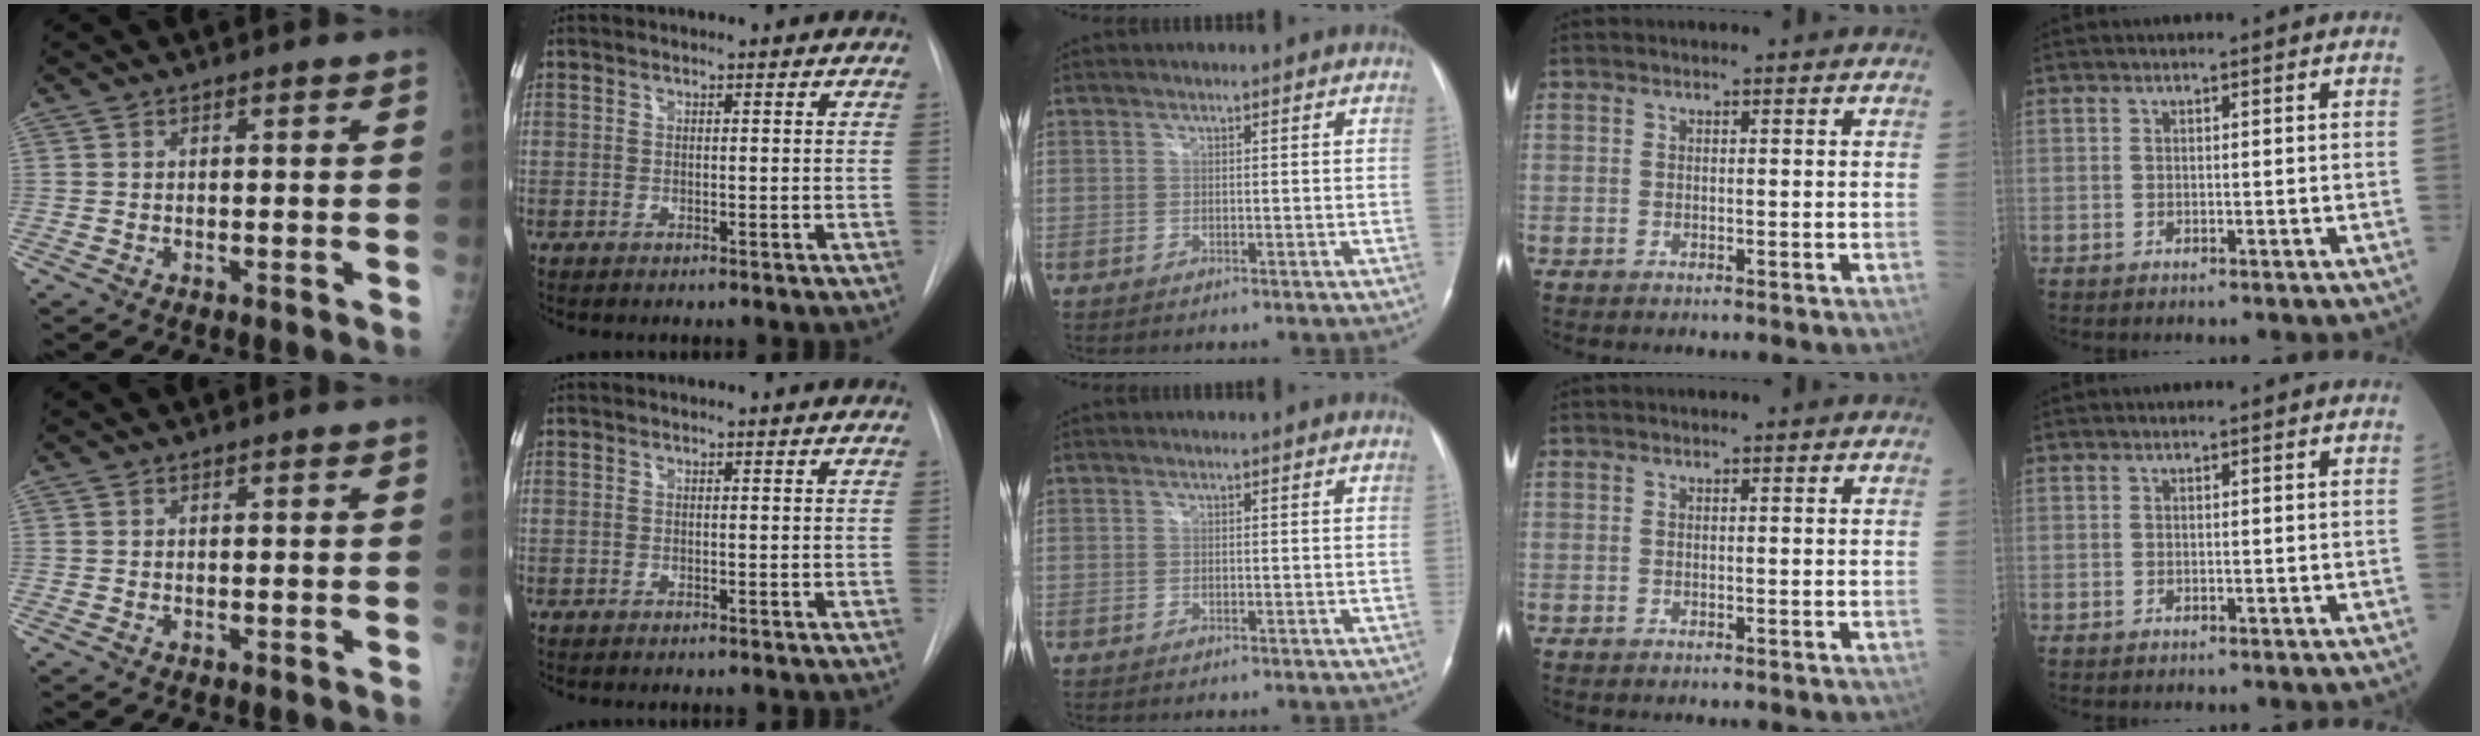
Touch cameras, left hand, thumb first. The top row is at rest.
{}